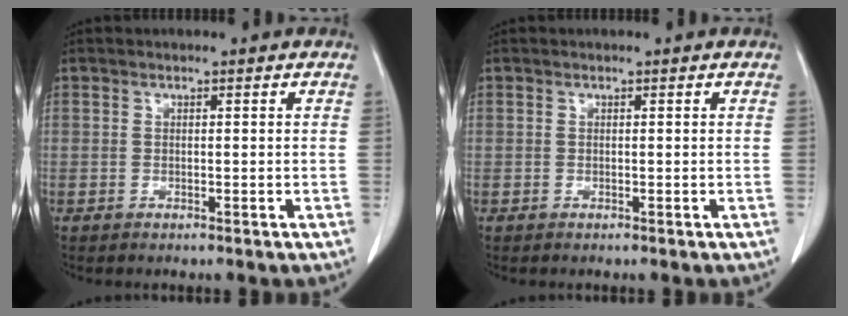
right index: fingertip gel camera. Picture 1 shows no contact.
{"total": 0.0}